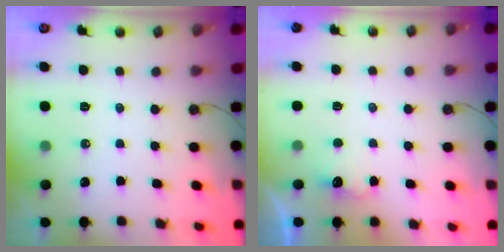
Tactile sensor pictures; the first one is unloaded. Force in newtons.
{"total": 2.6, "press": 2.6, "slide": 0.7}